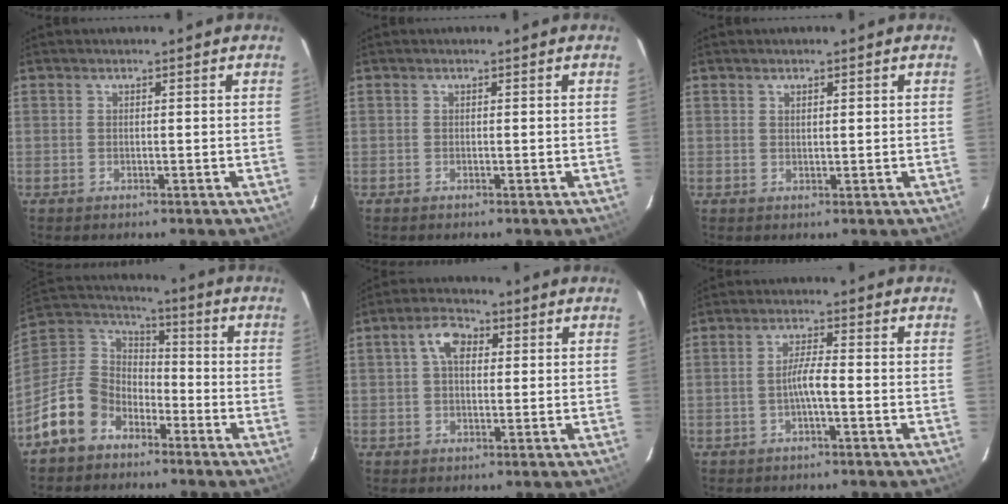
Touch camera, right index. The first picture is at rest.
{"total": 0.0}
{"total": 0.8, "force": [0.6, 0.2, 0.5], "torque": [-0.006, 0.001, 0.012]}
{"total": 13.6, "force": [-8.4, 9.4, 5.1], "torque": [-0.132, 0.028, -0.147]}
{"total": 5.1, "force": [1.5, 3.2, 3.8], "torque": [-0.068, 0.019, 0.026]}
{"total": 3.1, "force": [-1.2, -0.1, 2.8], "torque": [-0.056, 0.004, -0.022]}